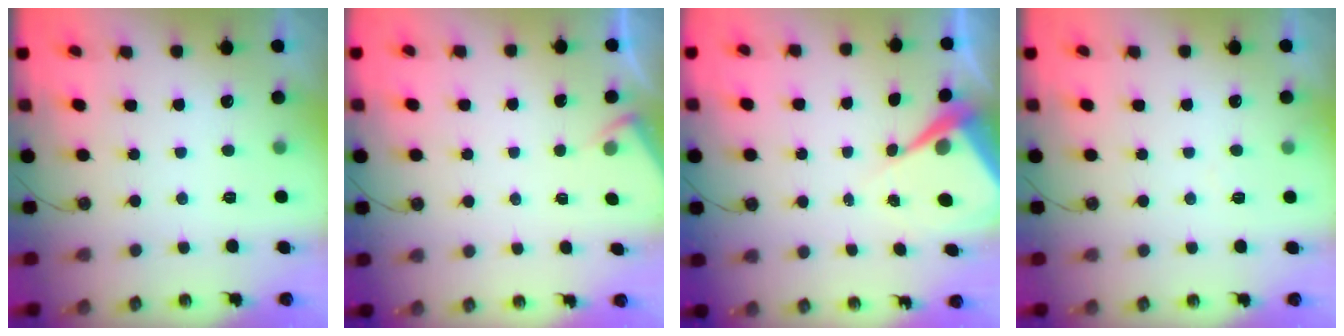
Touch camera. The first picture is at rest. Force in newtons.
{"total": 2.7, "press": 2.6, "slide": 0.5}
{"total": 7.6, "press": 7.6, "slide": 0.6}
{"total": 3.5, "press": 3.5, "slide": 0.6}